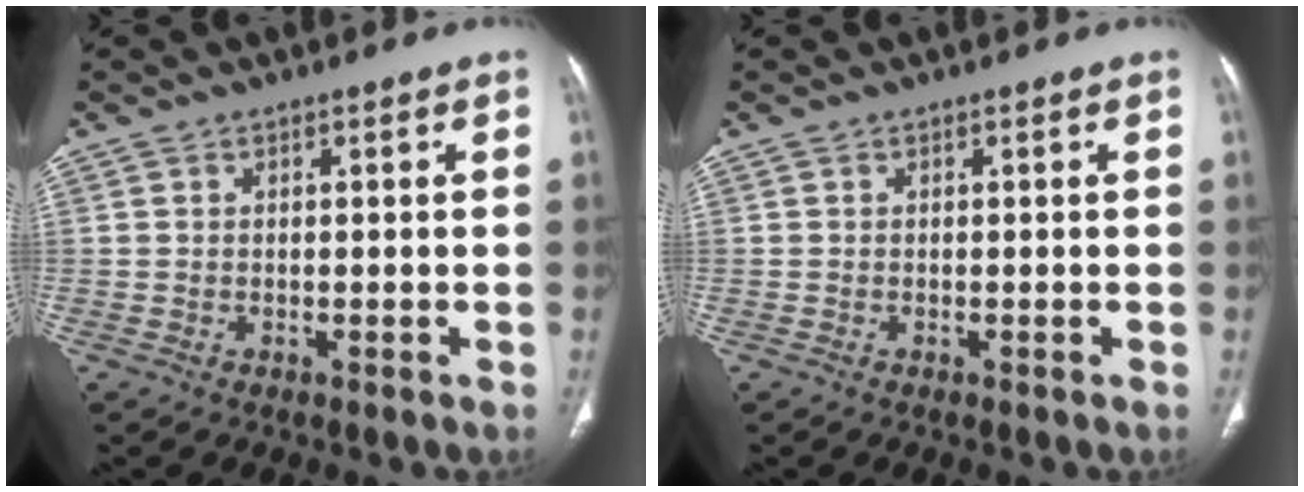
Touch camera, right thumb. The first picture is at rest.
{"total": 0.0}